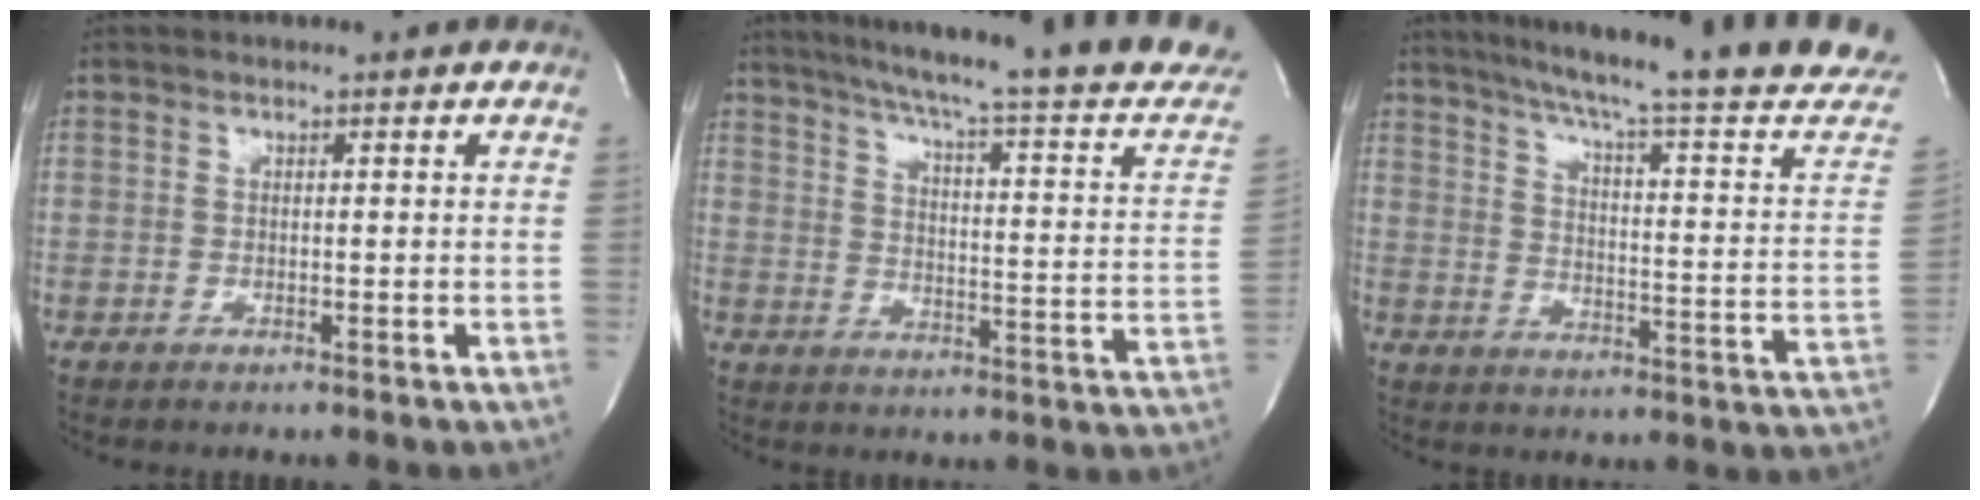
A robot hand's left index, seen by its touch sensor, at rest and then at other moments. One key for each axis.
{"total": 26.8, "fx": 23.3, "fy": 0.6, "fz": 13.2, "tx": -0.196, "ty": -0.071, "tz": 0.286}
{"total": 26.3, "fx": 22.6, "fy": -0.2, "fz": 13.4, "tx": -0.202, "ty": -0.069, "tz": 0.283}